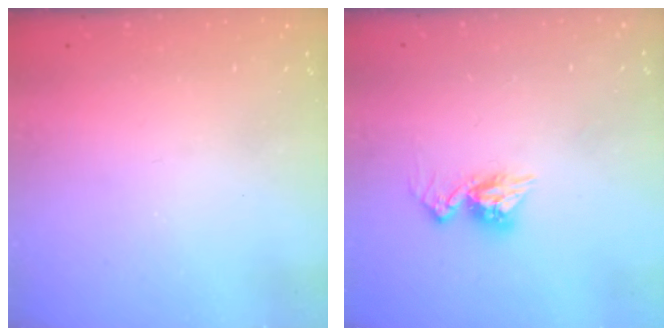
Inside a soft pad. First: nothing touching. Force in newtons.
{"total": 9.1, "press": 9.0, "slide": 0.8}